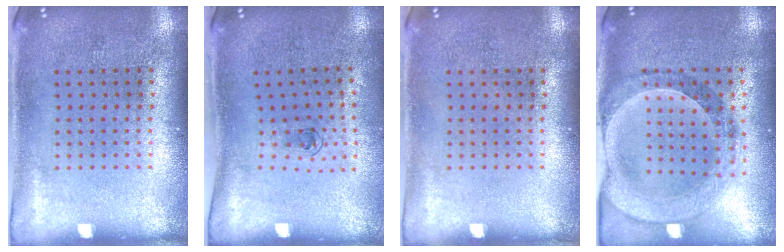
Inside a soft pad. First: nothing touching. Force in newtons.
{"total": 0.6, "press": 0.3, "slide": 0.5}
{"total": 0.0}
{"total": 1.4, "press": 1.4, "slide": 0.3}